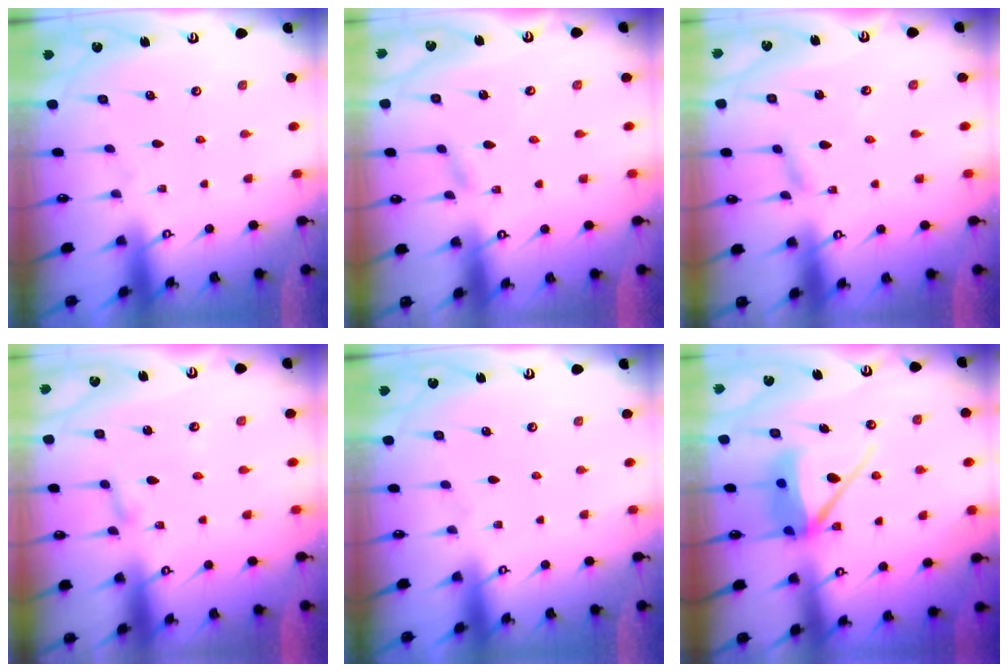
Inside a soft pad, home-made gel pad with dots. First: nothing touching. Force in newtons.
{"total": 1.1, "press": 1.1, "slide": 0.1}
{"total": 2.5, "press": 2.5, "slide": 0.2}
{"total": 2.0, "press": 2.0, "slide": 0.2}
{"total": 0.0}
{"total": 11.5, "press": 11.4, "slide": 1.5}